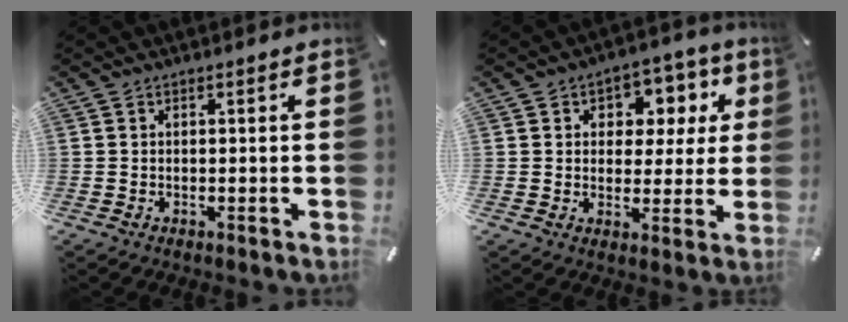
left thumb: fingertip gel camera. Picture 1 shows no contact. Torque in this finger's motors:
{"motor_torque": [0.36, 0.39, 0.11, -0.05, 0.04]}